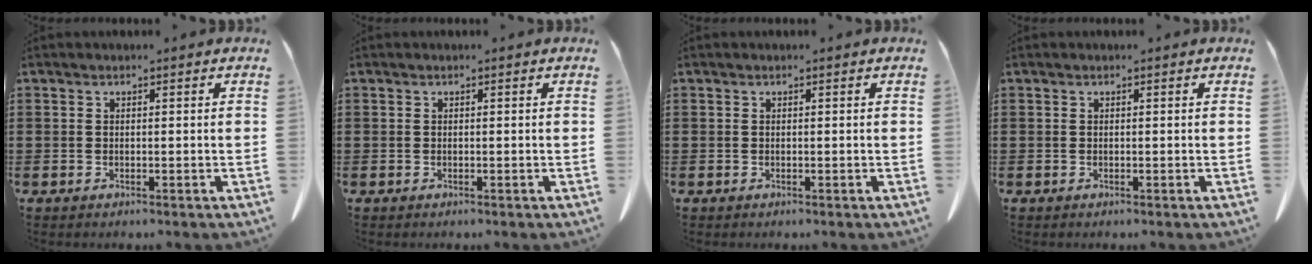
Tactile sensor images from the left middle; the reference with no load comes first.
{"total": 0.0}
{"total": 0.0}
{"total": 0.0}